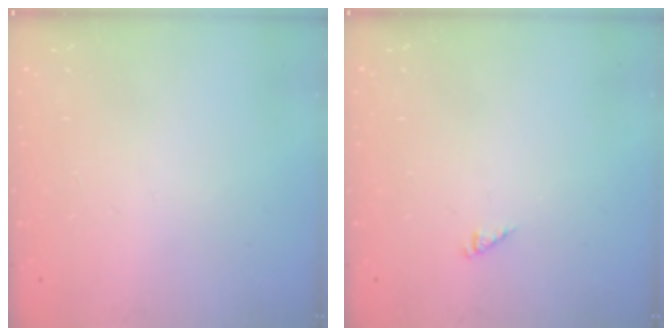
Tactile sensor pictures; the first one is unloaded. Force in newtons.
{"total": 0.0}